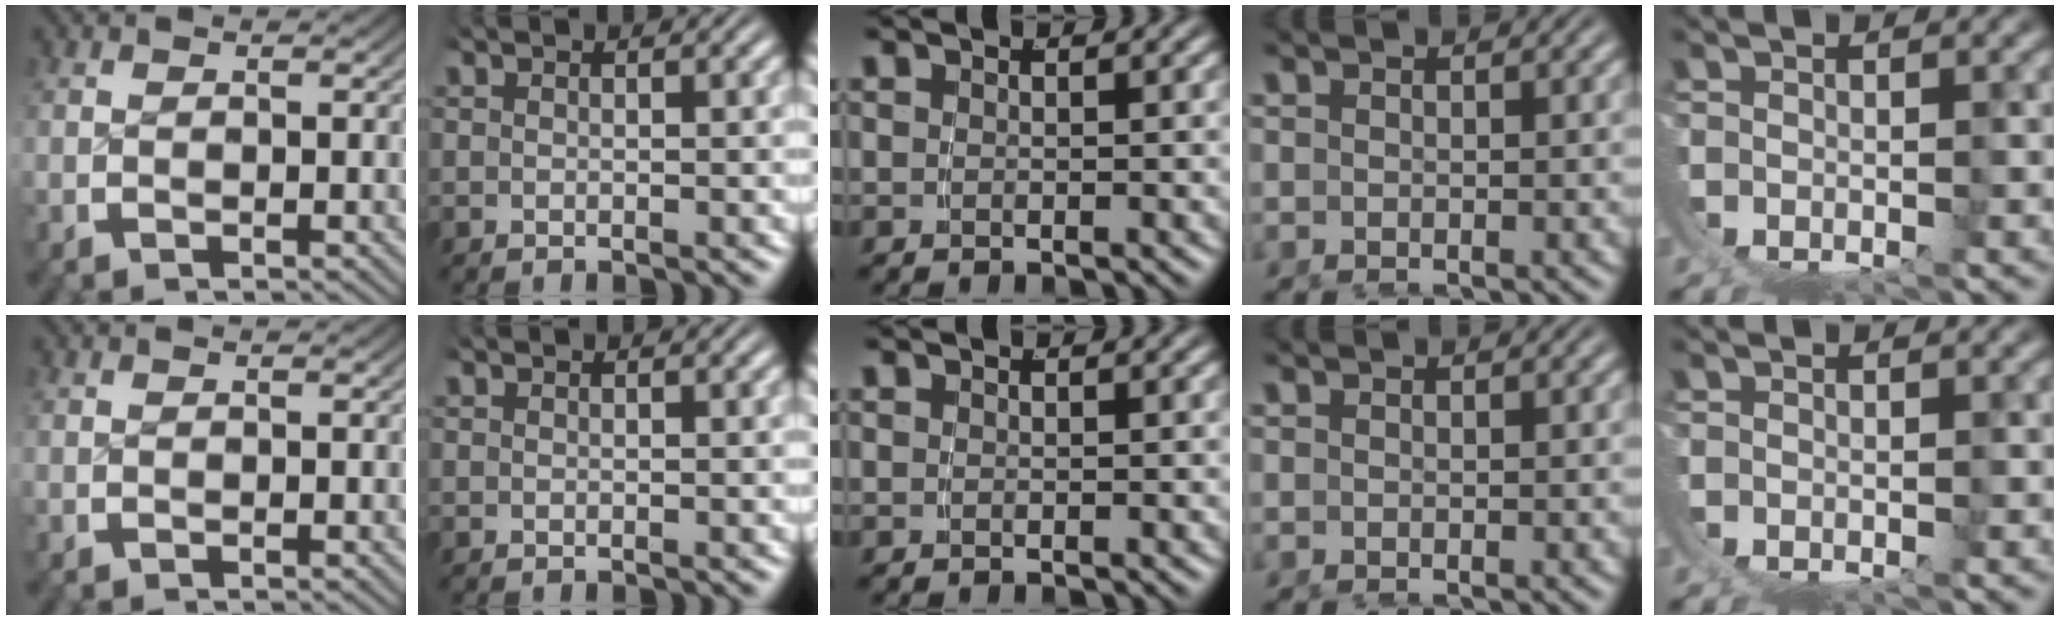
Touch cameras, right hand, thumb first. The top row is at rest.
{}